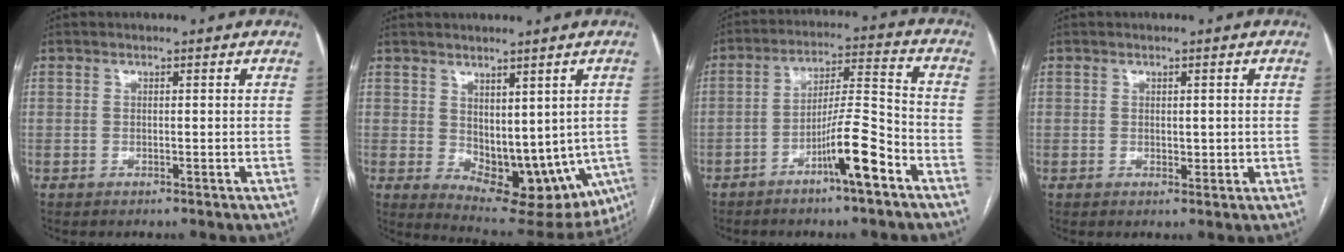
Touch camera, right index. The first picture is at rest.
{"total": 13.5, "force": [-1.2, 8.0, 10.8], "torque": [-0.135, -0.012, 0.004]}
{"total": 9.9, "force": [-5.4, 0.4, 8.3], "torque": [-0.144, 0.007, -0.091]}
{"total": 1.5, "force": [0.3, 1.0, 1.1], "torque": [-0.011, -0.002, 0.009]}